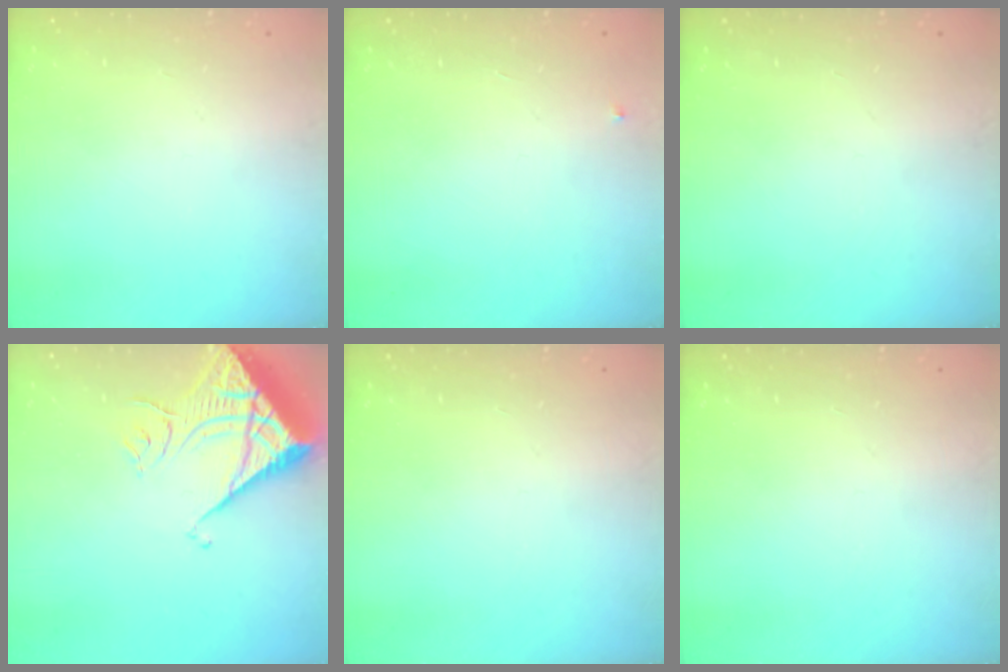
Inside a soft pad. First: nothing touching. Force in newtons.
{"total": 3.0, "press": 2.9, "slide": 0.4}
{"total": 0.0}
{"total": 11.6, "press": 11.5, "slide": 1.4}
{"total": 0.0}
{"total": 0.0}